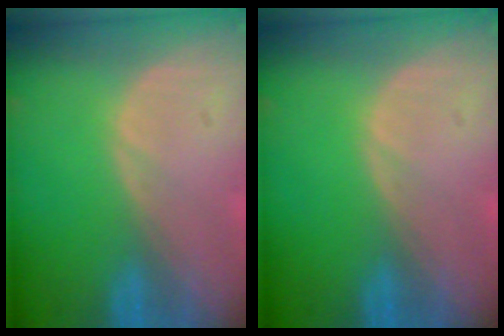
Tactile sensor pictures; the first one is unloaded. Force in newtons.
{"total": 0.0}